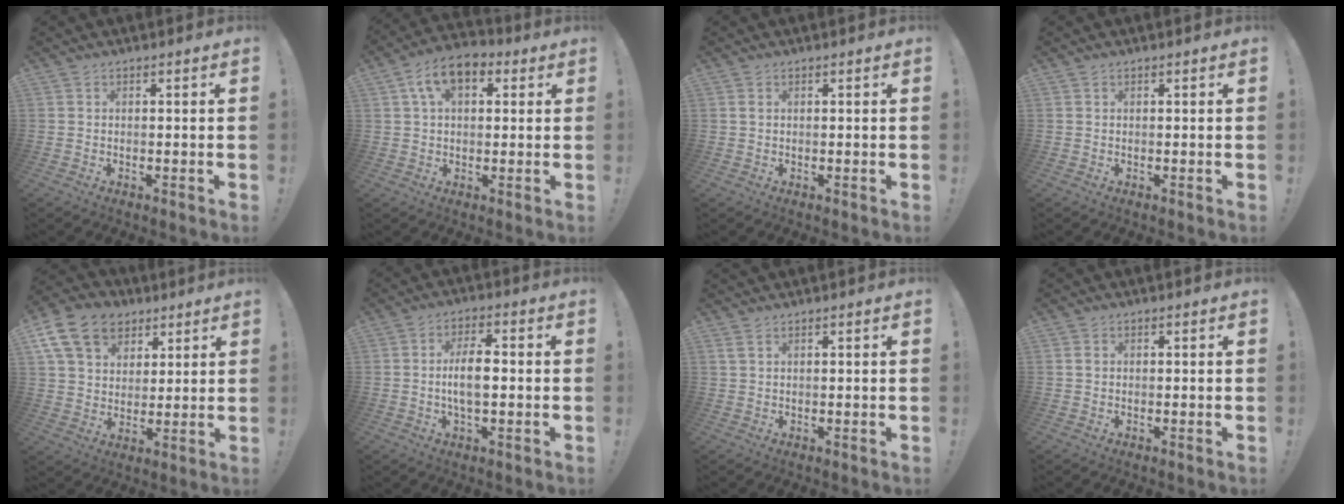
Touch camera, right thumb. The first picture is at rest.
{"total": 10.0, "force": [3.8, 5.9, 7.1], "torque": [-0.121, 0.007, 0.072]}
{"total": 0.8, "force": [0.3, 0.4, 0.6], "torque": [-0.006, -0.001, 0.005]}
{"total": 0.0}
{"total": 16.2, "force": [8.1, 11.7, 7.7], "torque": [-0.117, -0.037, 0.157]}
{"total": 7.9, "force": [-0.7, 3.0, 7.2], "torque": [-0.136, 0.001, -0.020]}
{"total": 1.8, "force": [1.2, 0.5, 1.3], "torque": [-0.027, 0.001, 0.023]}
{"total": 0.8, "force": [0.2, 0.6, 0.4], "torque": [-0.005, 0.001, 0.003]}